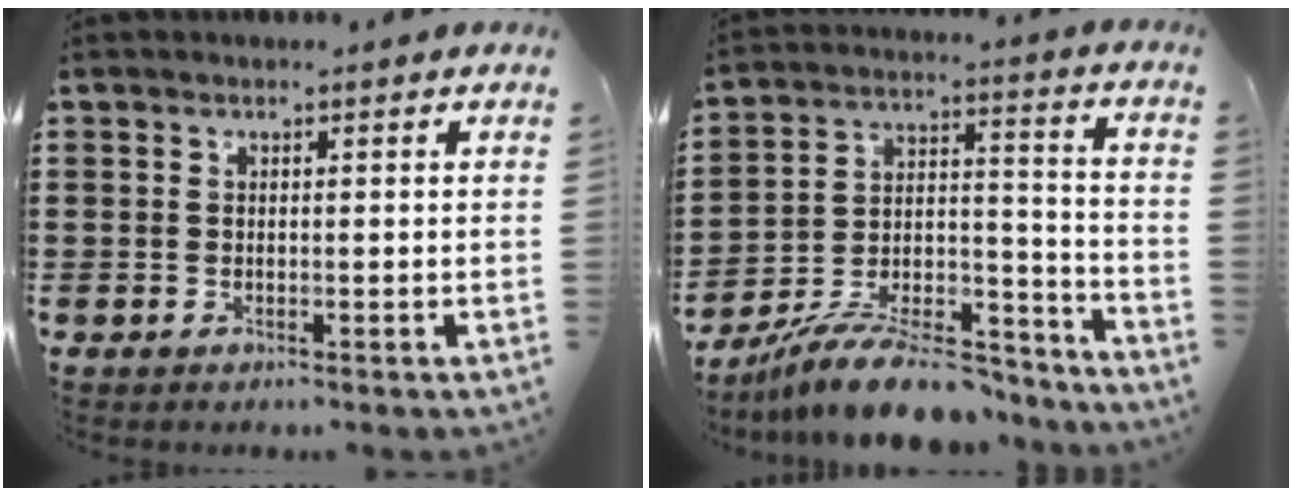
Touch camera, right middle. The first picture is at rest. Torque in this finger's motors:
{"motor_torque": [1.08, -1.05, 0.63, 0.21]}